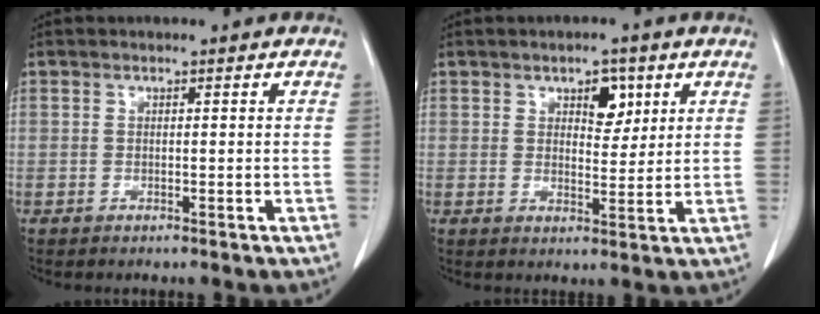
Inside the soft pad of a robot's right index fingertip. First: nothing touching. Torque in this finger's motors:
{"motor_torque": [0.12, 0.19, 0.11, 0.03]}